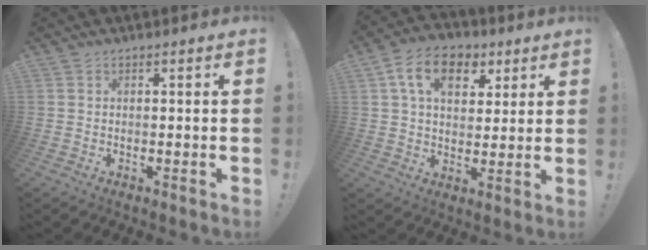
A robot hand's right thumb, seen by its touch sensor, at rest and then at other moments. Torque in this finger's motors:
{"motor_torque": [0.44, 0.53, 0.27, 0.09, 0.11]}